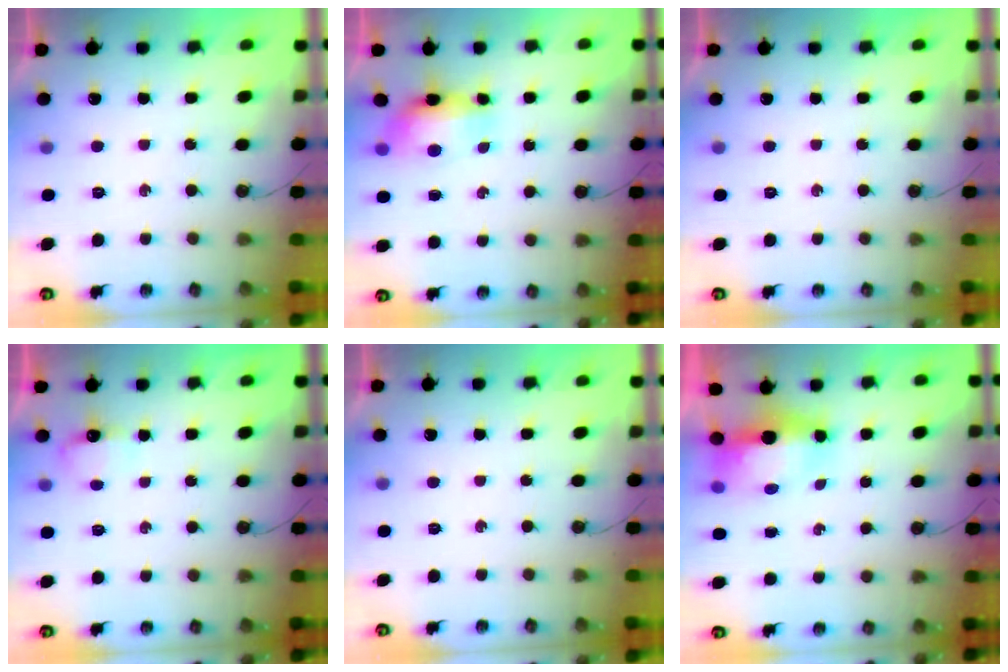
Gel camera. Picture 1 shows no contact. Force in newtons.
{"total": 7.6, "press": 7.4, "slide": 1.3}
{"total": 0.0}
{"total": 4.0, "press": 3.9, "slide": 0.7}
{"total": 0.0}
{"total": 7.4, "press": 7.4, "slide": 0.6}